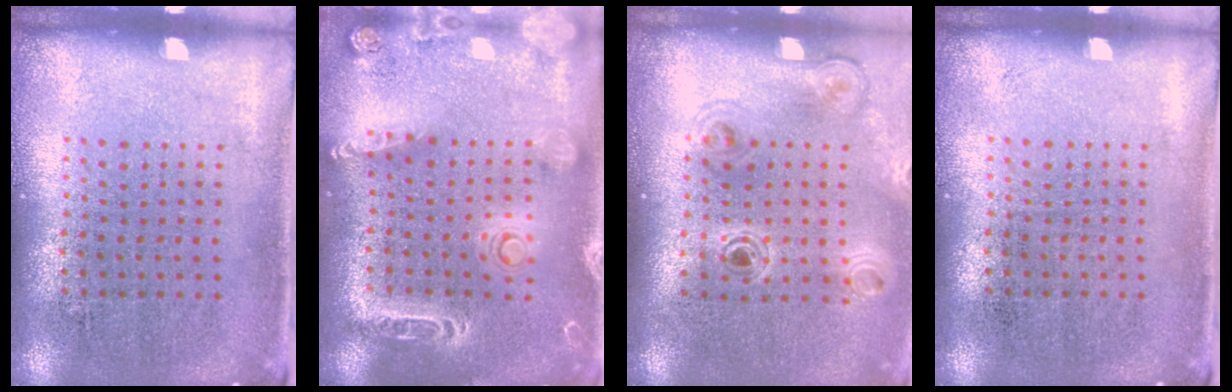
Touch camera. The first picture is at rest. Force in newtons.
{"total": 2.0, "press": 1.9, "slide": 0.7}
{"total": 1.1, "press": 1.1, "slide": 0.2}
{"total": 0.0}